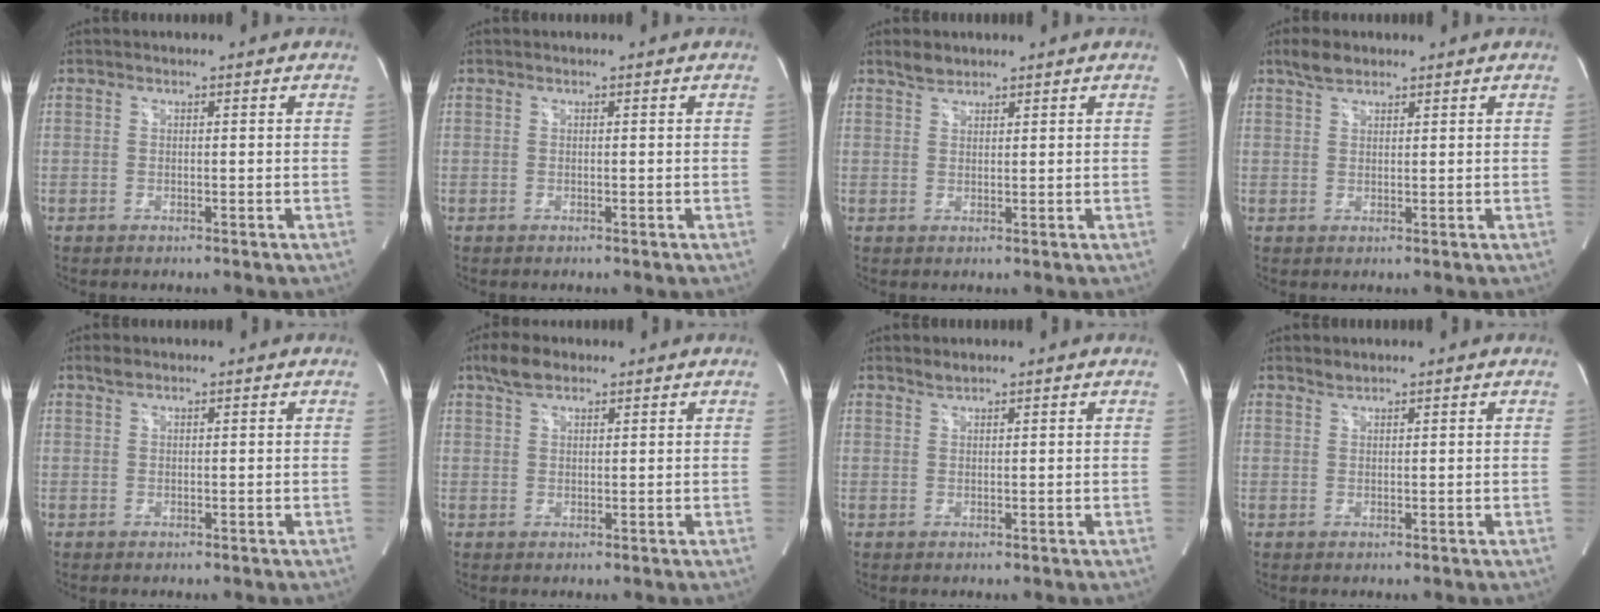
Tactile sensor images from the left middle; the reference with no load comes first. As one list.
[{"total": 0.0}, {"total": 2.1, "force": [1.8, 0.8, 0.5], "torque": [-0.015, 0.004, 0.035]}, {"total": 2.9, "force": [2.3, 1.2, 1.3], "torque": [-0.033, 0.008, 0.045]}, {"total": 1.0, "force": [0.8, 0.3, 0.4], "torque": [-0.011, 0.007, 0.018]}, {"total": 3.7, "force": [2.7, 1.6, 1.9], "torque": [-0.046, 0.011, 0.054]}, {"total": 0.8, "force": [0.8, -0.1, 0.1], "torque": [-0.008, 0.001, 0.018]}, {"total": 1.0, "force": [1.0, 0.0, 0.0], "torque": [-0.008, 0.000, 0.022]}]